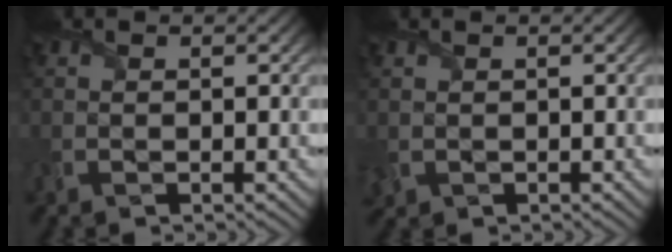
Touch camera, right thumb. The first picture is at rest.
{"total": 1.5, "force": [0.3, 1.4, 0.5], "torque": [-0.024, -0.006, 0.005]}